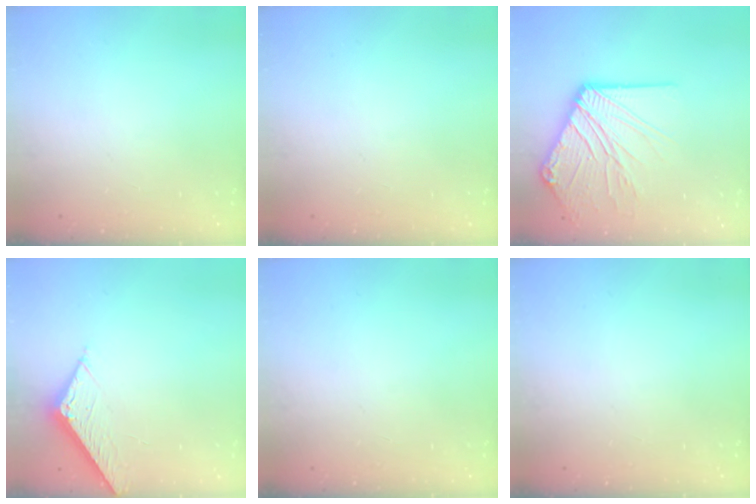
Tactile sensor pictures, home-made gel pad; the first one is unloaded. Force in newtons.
{"total": 0.0}
{"total": 13.7, "press": 13.6, "slide": 2.1}
{"total": 7.4, "press": 7.4, "slide": 0.2}
{"total": 0.0}
{"total": 0.0}